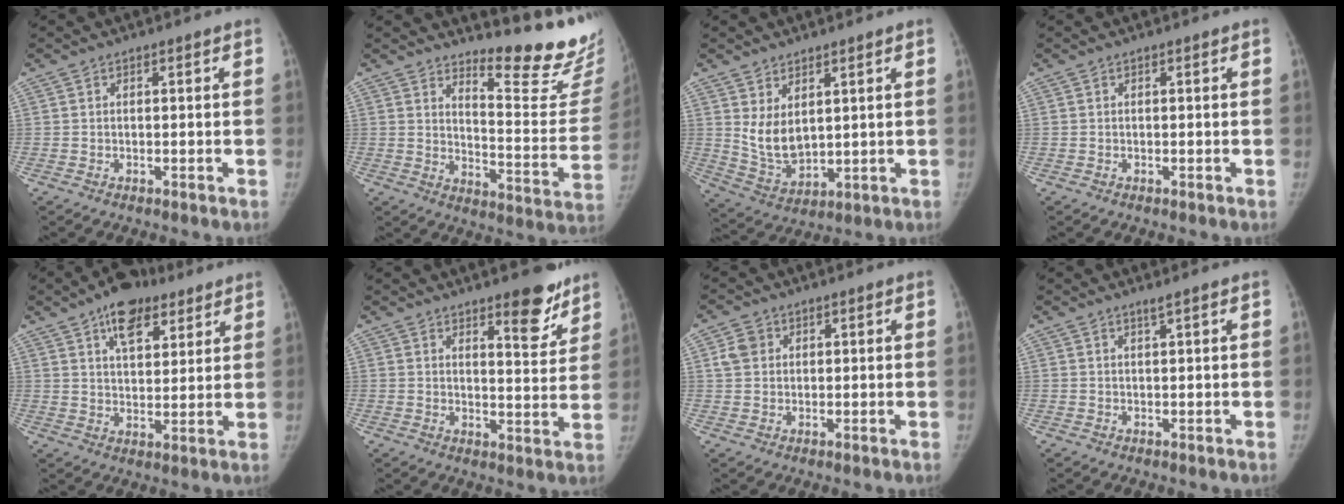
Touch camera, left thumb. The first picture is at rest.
{"total": 17.6, "force": [15.7, 2.8, 7.5], "torque": [-0.066, -0.187, 0.201]}
{"total": 7.8, "force": [2.8, 4.6, 5.6], "torque": [-0.089, -0.029, 0.073]}
{"total": 0.0}
{"total": 12.1, "force": [7.3, 6.2, 7.5], "torque": [-0.085, -0.025, 0.112]}
{"total": 8.9, "force": [6.3, 2.7, 5.6], "torque": [-0.046, -0.046, 0.088]}
{"total": 3.7, "force": [1.3, 3.1, 1.7], "torque": [-0.017, 0.001, 0.026]}
{"total": 1.1, "force": [0.8, -0.1, 0.7], "torque": [-0.013, -0.008, 0.017]}